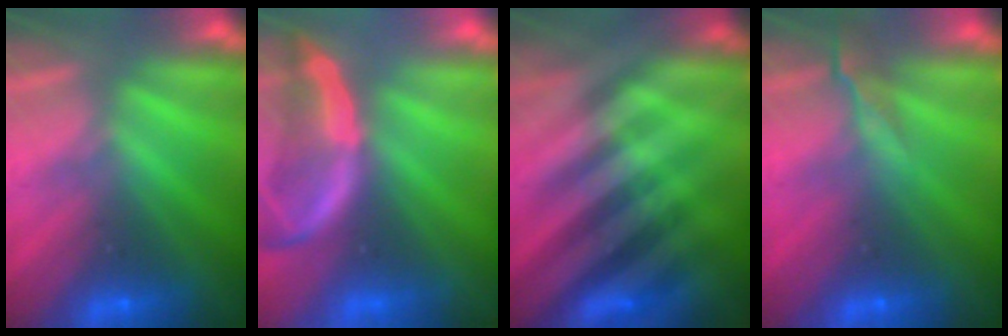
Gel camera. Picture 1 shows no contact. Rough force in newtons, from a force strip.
{"total": 2.0}
{"total": 2.6}
{"total": 2.5}